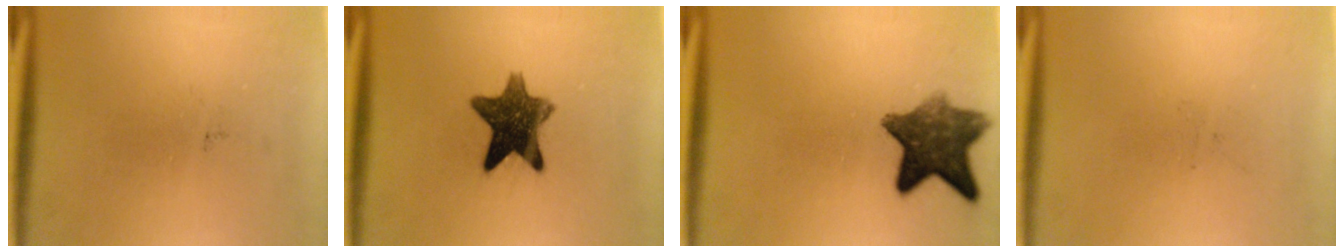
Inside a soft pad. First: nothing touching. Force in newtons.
{"total": 10.6}
{"total": 9.2}
{"total": 0.0}